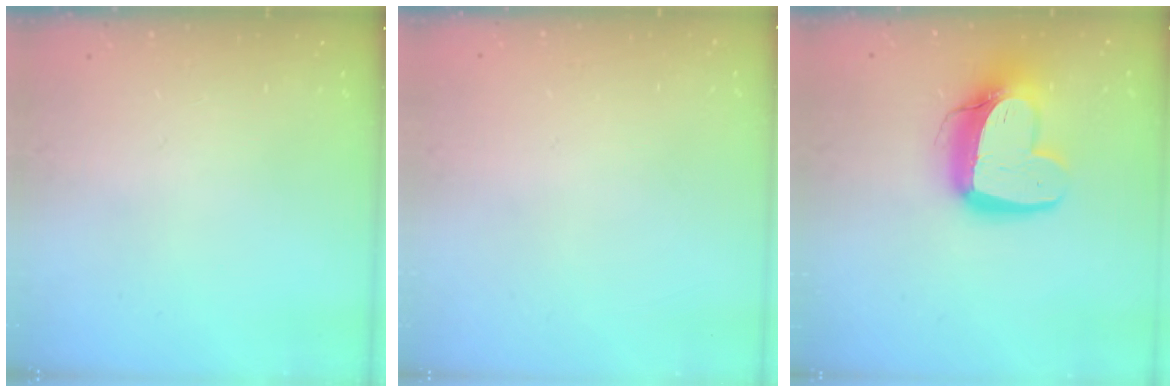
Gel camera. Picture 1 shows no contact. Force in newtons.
{"total": 0.0}
{"total": 15.5, "press": 15.4, "slide": 1.8}